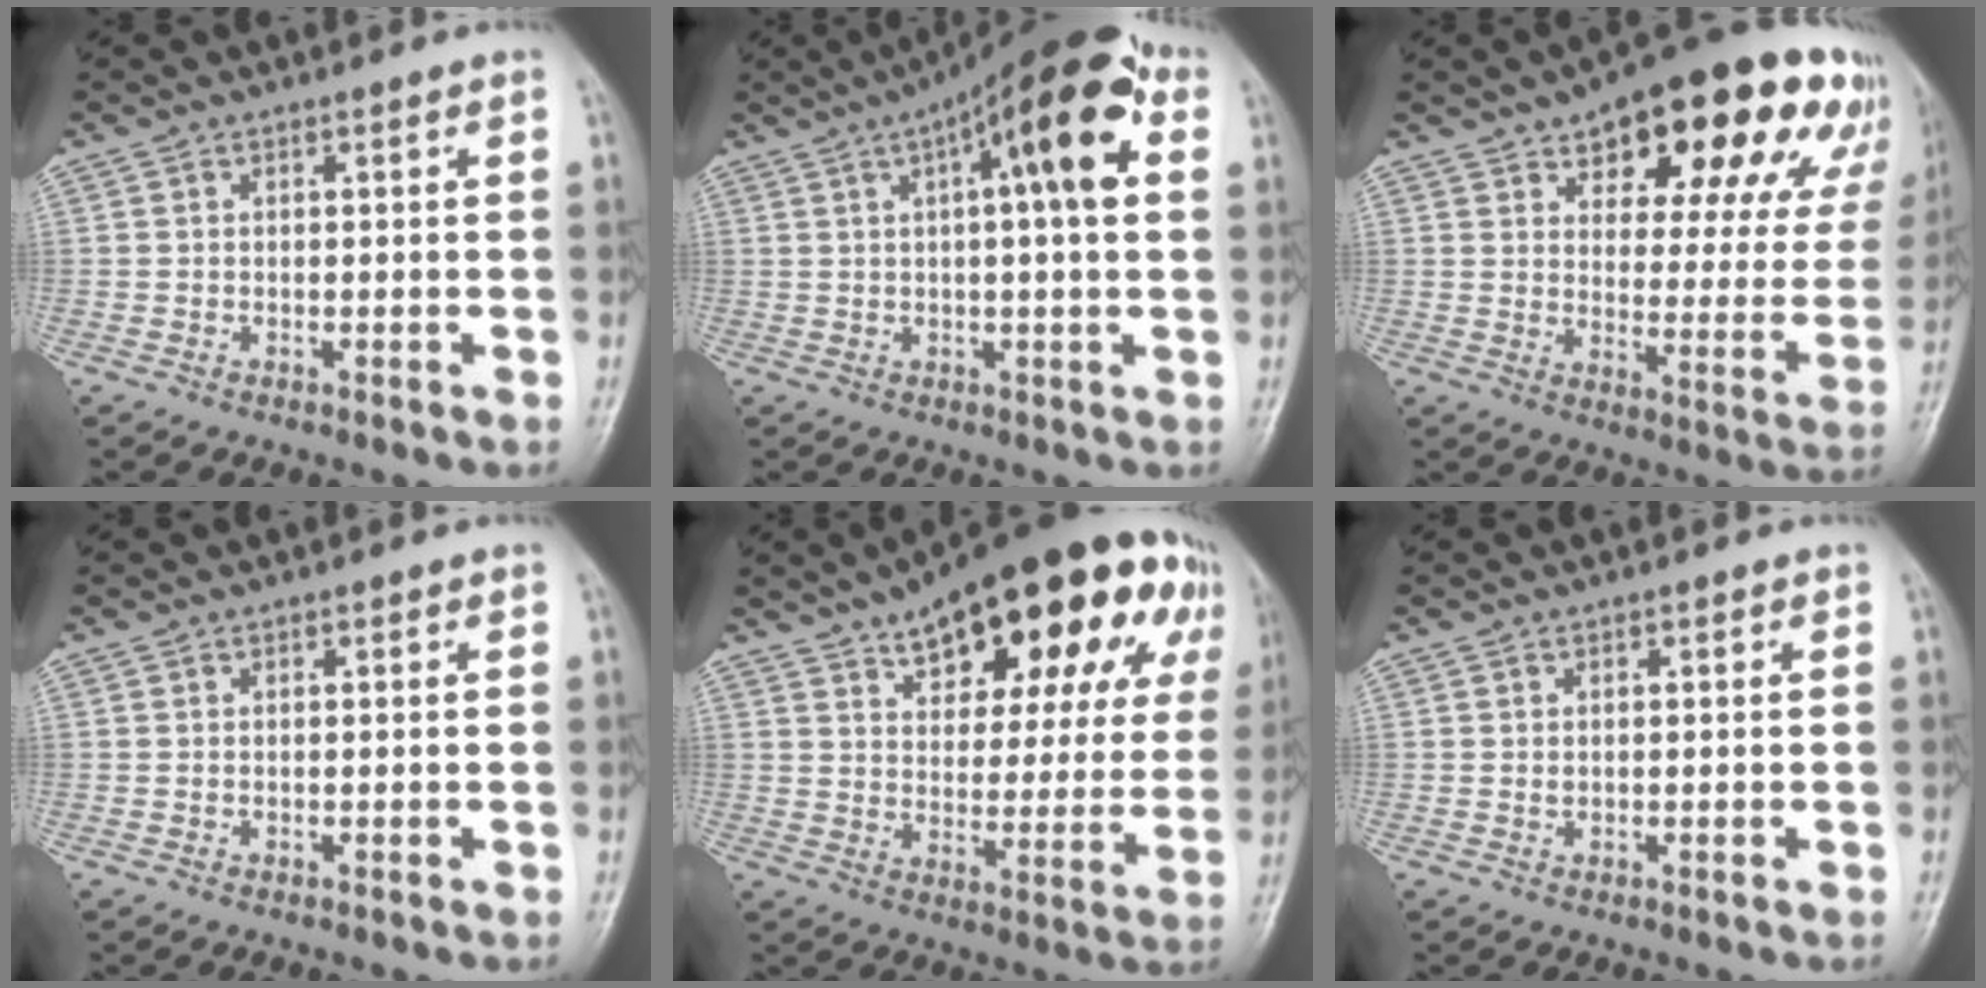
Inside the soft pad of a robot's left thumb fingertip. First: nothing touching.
{"total": 15.3, "force": [4.8, 4.2, 14.0], "torque": [-0.191, 0.025, 0.061]}
{"total": 25.0, "force": [15.2, 10.5, 16.8], "torque": [-0.186, -0.030, 0.196]}
{"total": 0.0}
{"total": 26.3, "force": [14.4, 12.2, 18.2], "torque": [-0.217, -0.003, 0.203]}
{"total": 0.7, "force": [0.2, 0.6, 0.4], "torque": [-0.004, 0.000, 0.002]}